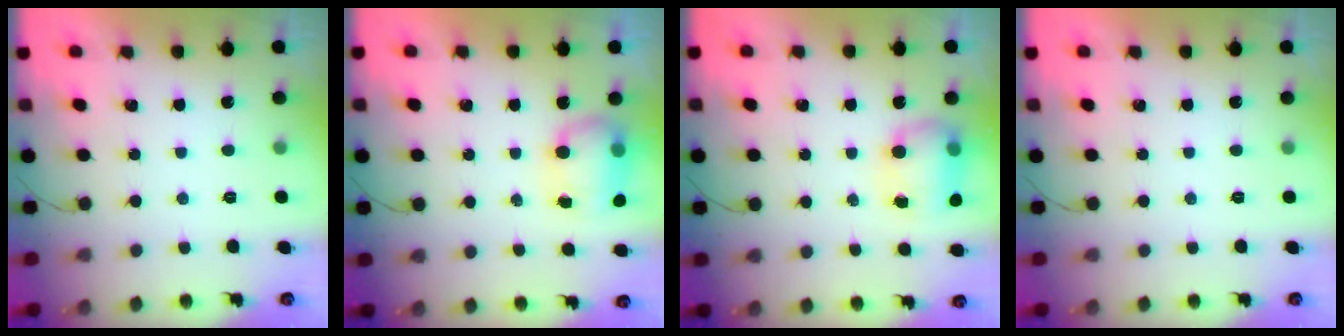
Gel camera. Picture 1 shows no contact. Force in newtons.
{"total": 9.6, "press": 8.5, "slide": 4.4}
{"total": 8.2, "press": 8.1, "slide": 0.9}
{"total": 0.0}